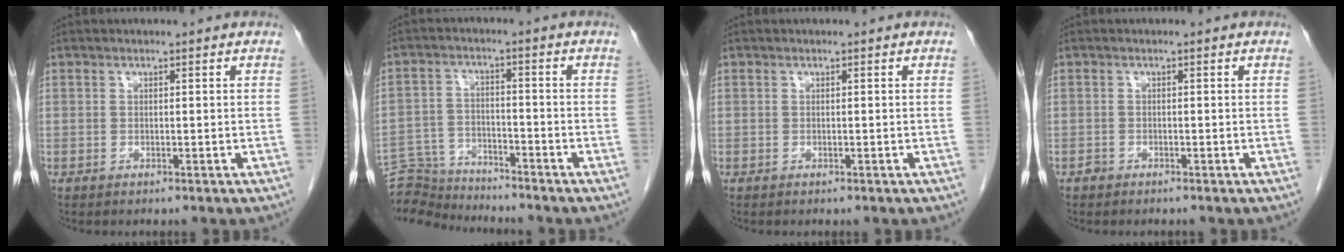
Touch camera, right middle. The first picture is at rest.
{"total": 8.7, "force": [-8.7, 0.5, -0.2], "torque": [-0.003, 0.006, -0.161]}
{"total": 0.0}
{"total": 0.7, "force": [-0.5, 0.4, 0.1], "torque": [-0.004, 0.001, -0.012]}